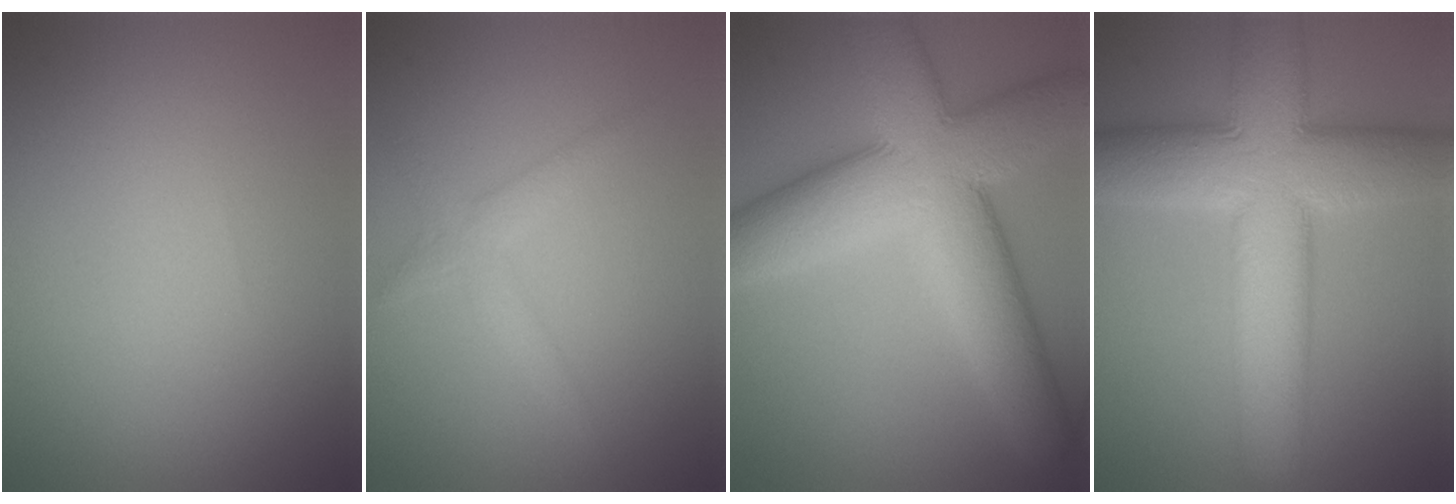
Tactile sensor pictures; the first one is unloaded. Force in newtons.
{"total": 2.0, "press": 2.0, "slide": 0.2}
{"total": 12.3, "press": 12.3, "slide": 0.6}
{"total": 12.3, "press": 12.3, "slide": 0.4}